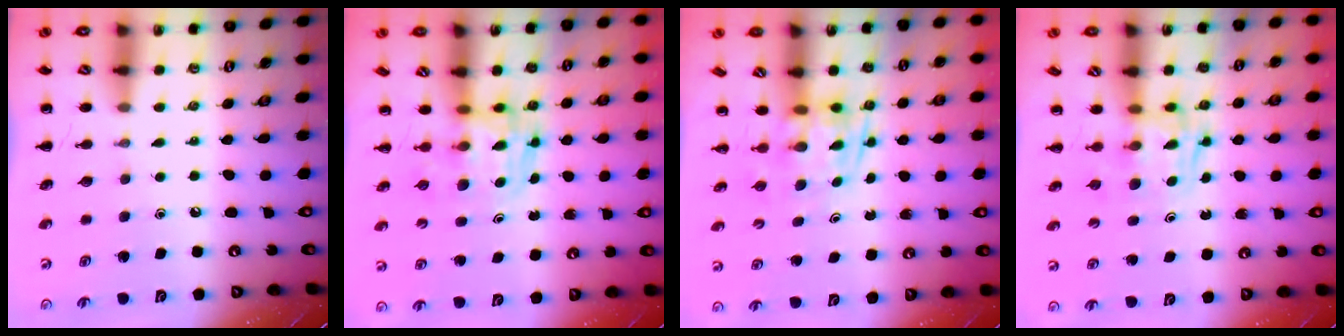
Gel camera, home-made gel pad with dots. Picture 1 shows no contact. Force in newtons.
{"total": 3.7, "press": 3.7, "slide": 0.6}
{"total": 3.2, "press": 3.2, "slide": 0.3}
{"total": 3.5, "press": 3.5, "slide": 0.5}